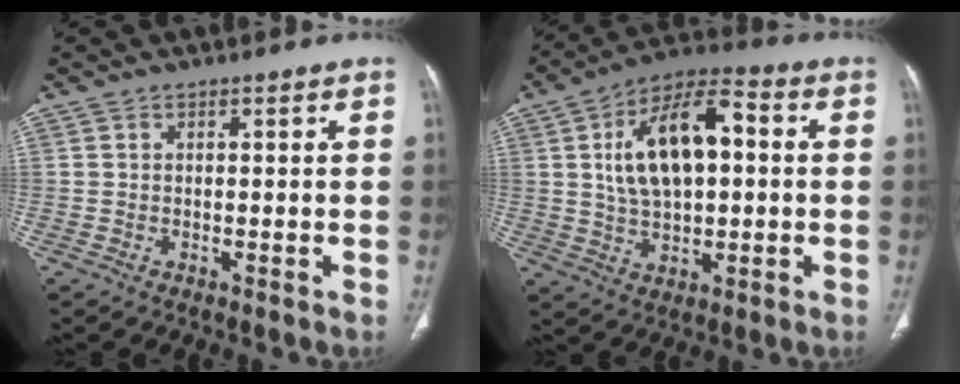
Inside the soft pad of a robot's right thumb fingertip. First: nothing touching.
{"total": 16.3, "force": [2.5, 8.5, 13.7], "torque": [-0.227, 0.020, 0.039]}